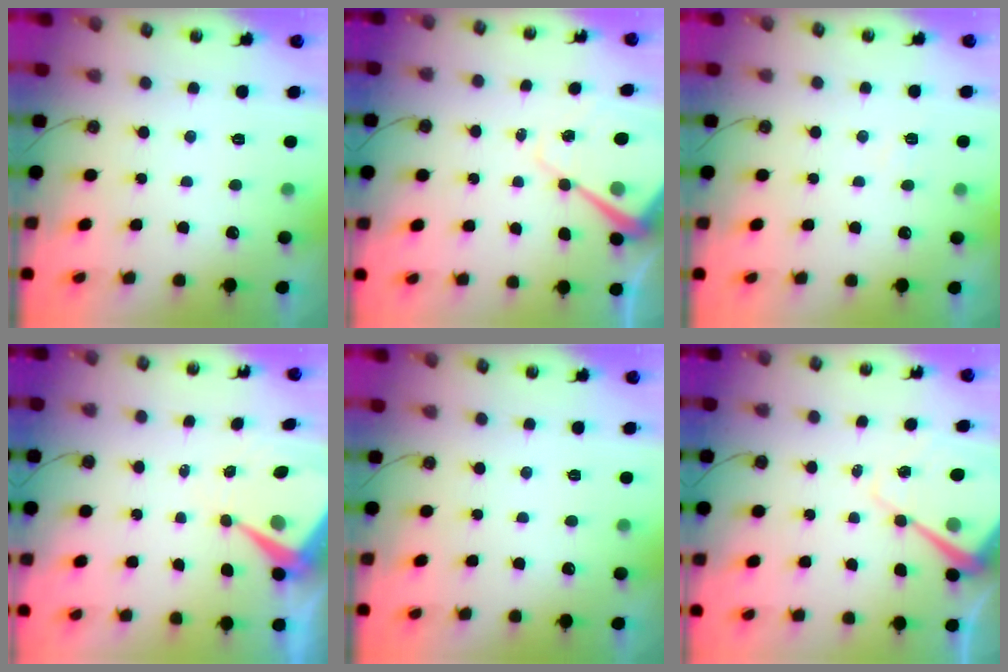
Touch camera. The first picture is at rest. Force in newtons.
{"total": 10.6, "press": 10.6, "slide": 0.9}
{"total": 3.2, "press": 3.2, "slide": 0.5}
{"total": 8.7, "press": 8.7, "slide": 1.1}
{"total": 0.0}
{"total": 10.6, "press": 10.6, "slide": 0.9}